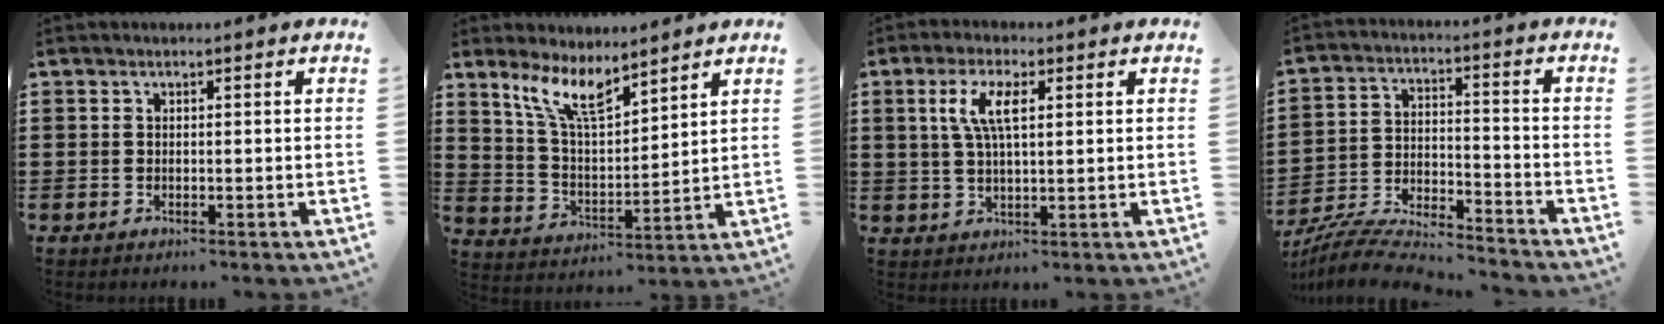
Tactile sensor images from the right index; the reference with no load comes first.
{"total": 8.6, "force": [6.5, 2.3, 5.1], "torque": [-0.119, -0.019, 0.119]}
{"total": 5.7, "force": [1.6, 1.9, 5.1], "torque": [-0.106, 0.008, 0.026]}
{"total": 6.9, "force": [-6.6, 0.6, 1.7], "torque": [-0.048, -0.006, -0.135]}